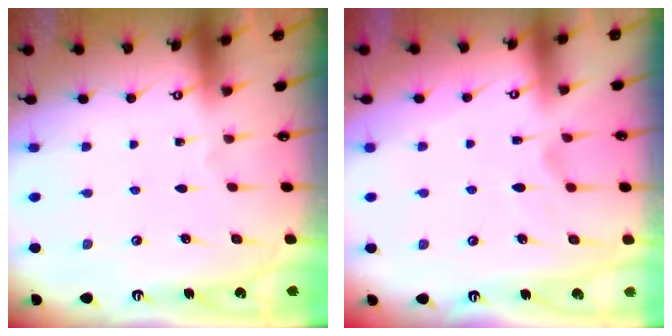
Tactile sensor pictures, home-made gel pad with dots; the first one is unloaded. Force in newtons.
{"total": 1.8, "press": 1.2, "slide": 1.3}